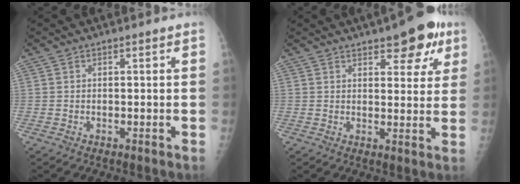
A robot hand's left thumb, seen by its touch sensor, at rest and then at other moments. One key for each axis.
{"total": 9.1, "fx": 5.1, "fy": 3.9, "fz": 6.4, "tx": -0.048, "ty": -0.019, "tz": 0.062}